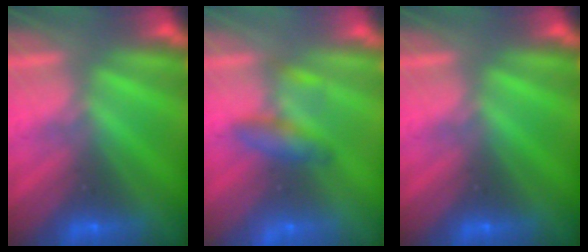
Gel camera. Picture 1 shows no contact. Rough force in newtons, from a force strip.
{"total": 2.1}
{"total": 0.0}